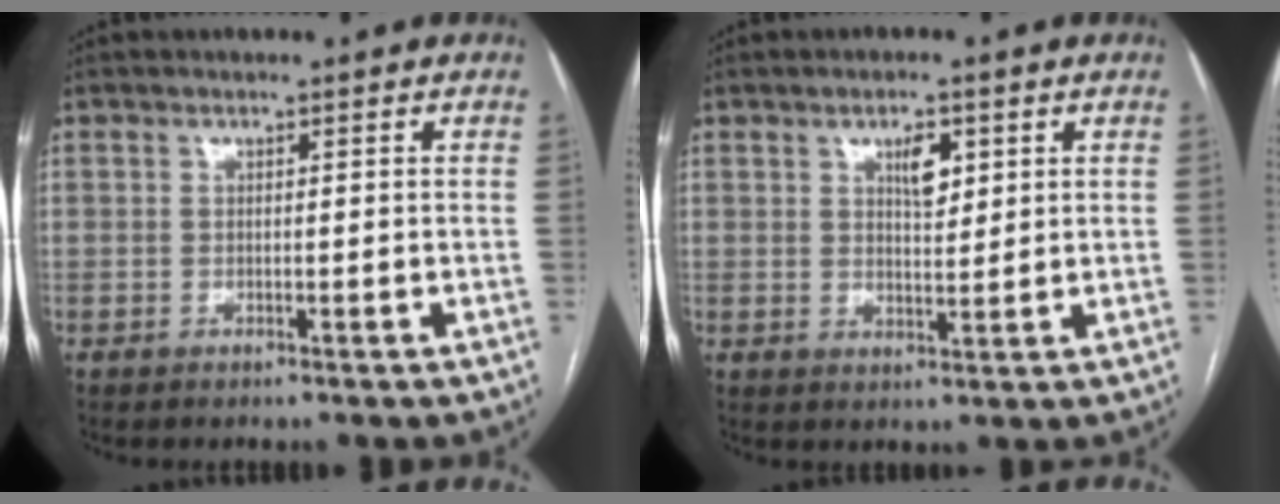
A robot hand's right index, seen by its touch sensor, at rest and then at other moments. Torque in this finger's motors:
{"motor_torque": [0.30, 0.30, 0.05, 0.03]}